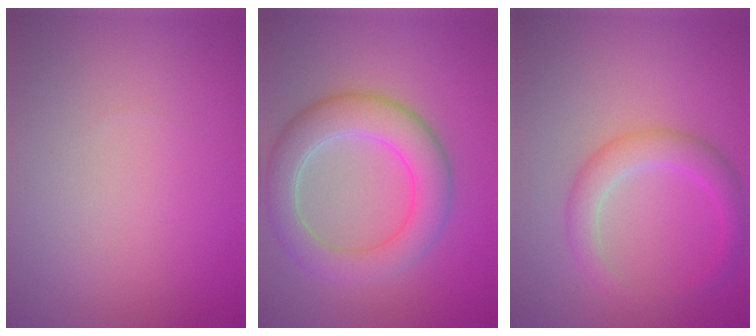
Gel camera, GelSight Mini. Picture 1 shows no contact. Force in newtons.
{"total": 6.0, "press": 6.0, "slide": 0.2}
{"total": 3.2, "press": 3.2, "slide": 0.1}